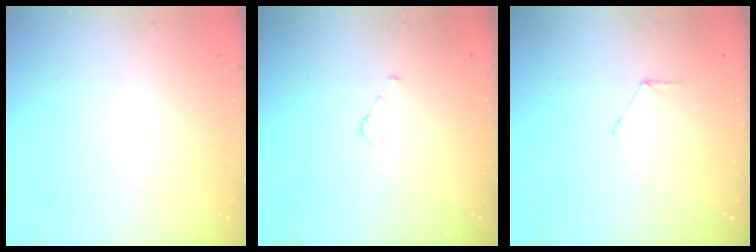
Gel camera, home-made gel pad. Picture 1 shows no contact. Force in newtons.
{"total": 2.9, "press": 2.9, "slide": 0.2}
{"total": 4.6, "press": 4.6, "slide": 0.4}